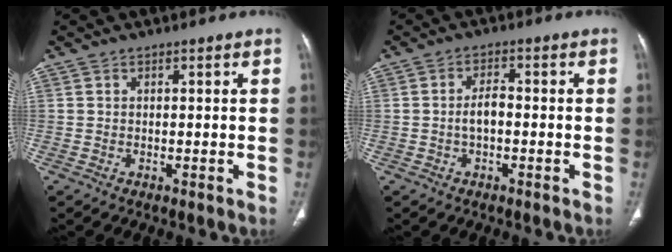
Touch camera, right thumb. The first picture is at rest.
{"total": 3.1, "force": [-0.7, 1.6, 2.6], "torque": [-0.049, 0.012, -0.014]}